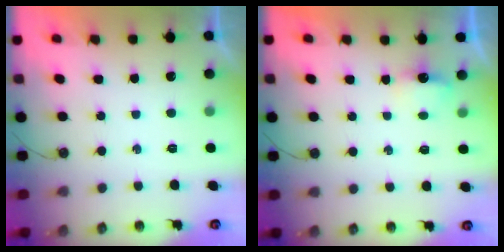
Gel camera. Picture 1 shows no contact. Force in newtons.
{"total": 3.2, "press": 3.1, "slide": 0.6}